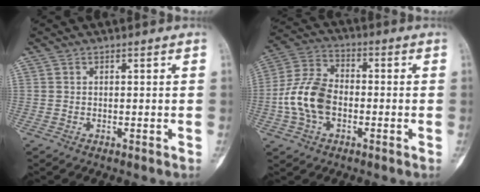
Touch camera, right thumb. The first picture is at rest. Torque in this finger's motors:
{"motor_torque": [-0.16, 0.53, 0.75, -0.45, 0.33]}